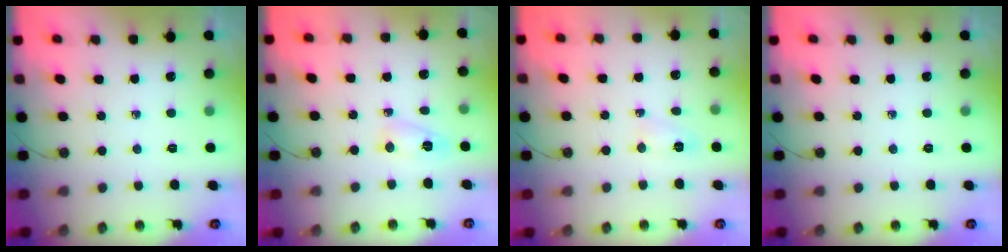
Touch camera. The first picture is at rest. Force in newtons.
{"total": 3.4, "press": 3.4, "slide": 0.3}
{"total": 3.5, "press": 3.5, "slide": 0.6}
{"total": 0.0}